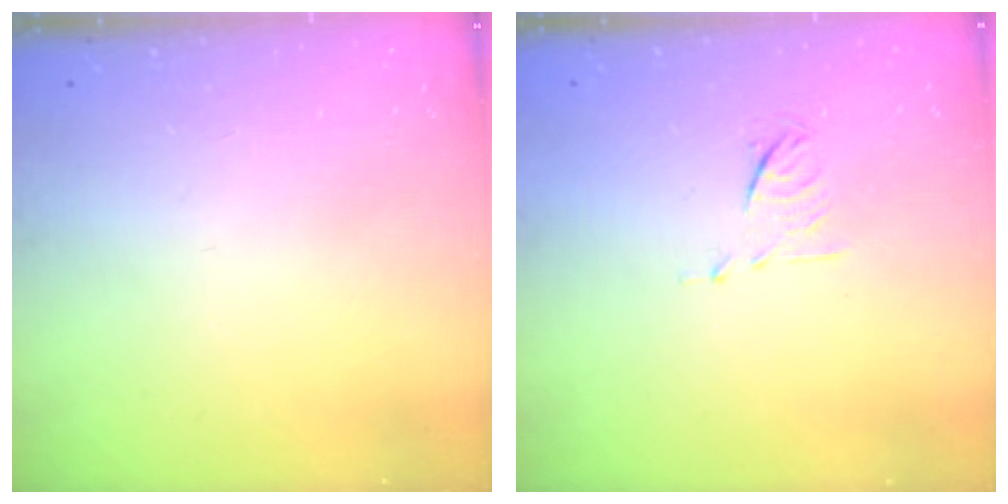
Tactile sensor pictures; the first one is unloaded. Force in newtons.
{"total": 5.5, "press": 5.4, "slide": 1.1}